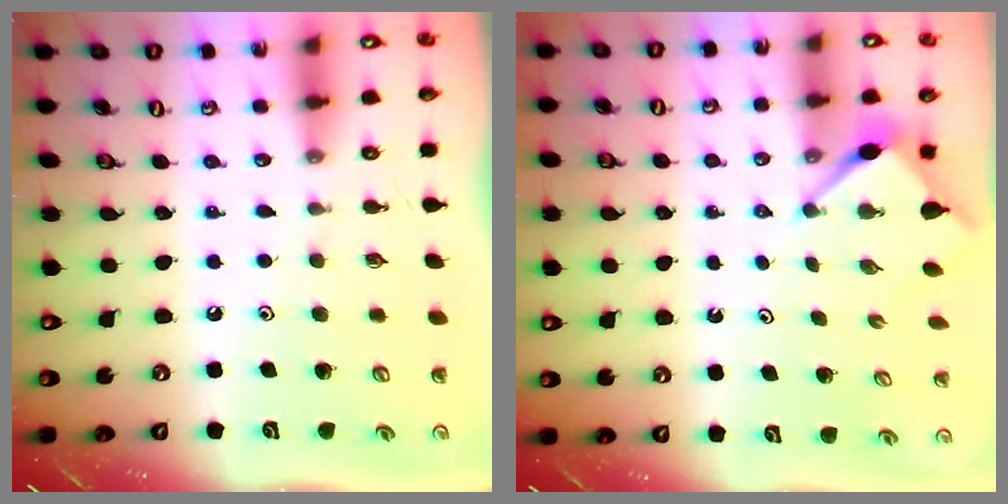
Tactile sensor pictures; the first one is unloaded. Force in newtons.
{"total": 3.3, "press": 3.3, "slide": 0.3}